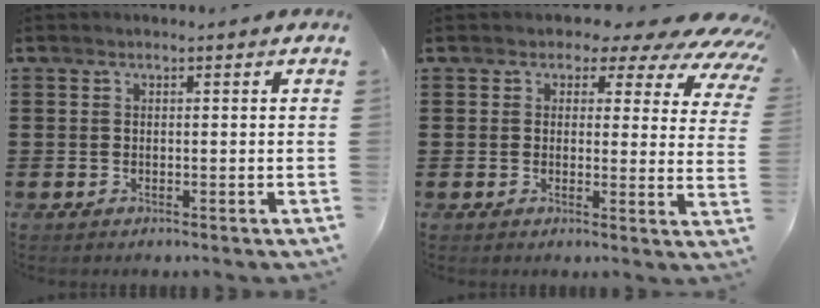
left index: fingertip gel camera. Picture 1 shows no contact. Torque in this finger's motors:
{"motor_torque": [2.14, 0.00, 1.05, 0.11]}